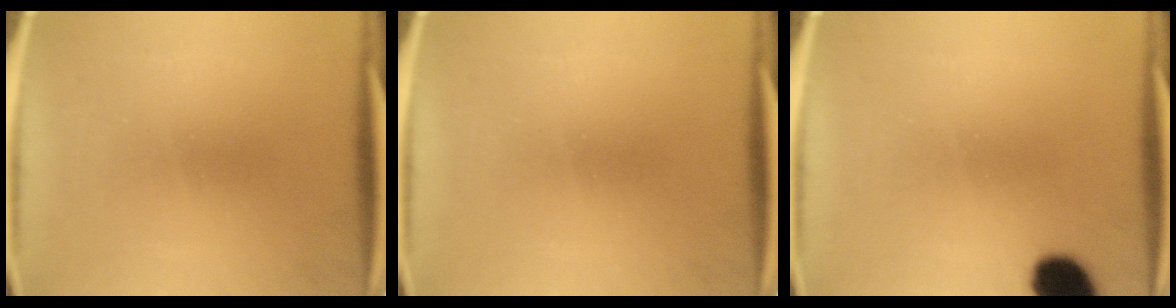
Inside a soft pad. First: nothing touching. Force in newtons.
{"total": 0.0}
{"total": 8.4}